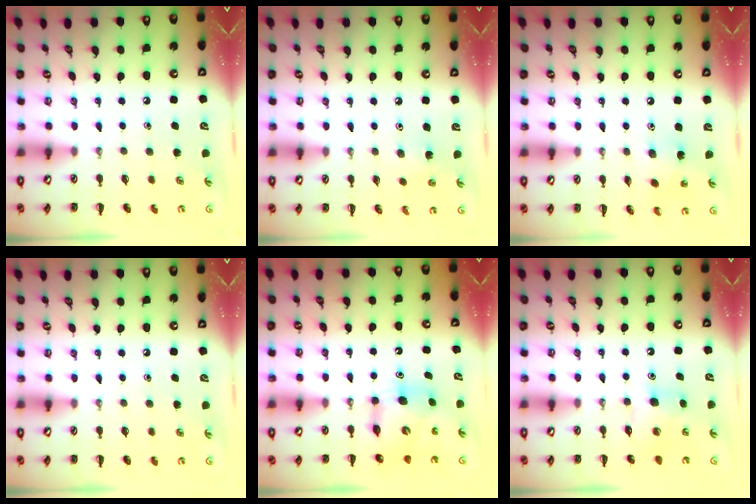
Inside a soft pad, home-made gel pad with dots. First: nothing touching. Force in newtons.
{"total": 3.7, "press": 3.5, "slide": 1.1}
{"total": 2.9, "press": 2.8, "slide": 0.5}
{"total": 0.0}
{"total": 8.5, "press": 8.4, "slide": 1.7}
{"total": 5.4, "press": 5.2, "slide": 1.5}